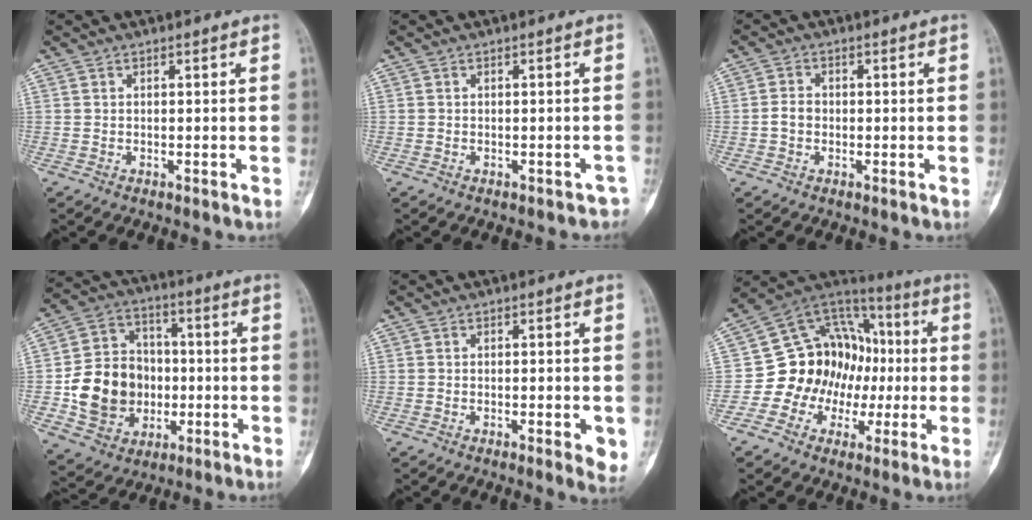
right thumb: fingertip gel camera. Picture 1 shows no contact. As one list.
[{"total": 1.8, "force": [-1.4, 1.1, 0.1], "torque": [0.004, 0.020, -0.017]}, {"total": 2.6, "force": [-0.5, 2.1, 1.4], "torque": [-0.023, 0.010, -0.013]}, {"total": 17.9, "force": [-2.3, 14.9, 9.7], "torque": [-0.135, 0.027, -0.027]}, {"total": 4.1, "force": [-1.1, 1.2, 3.8], "torque": [-0.043, -0.007, -0.012]}, {"total": 17.4, "force": [-1.8, 14.9, 8.8], "torque": [-0.079, 0.064, -0.030]}]